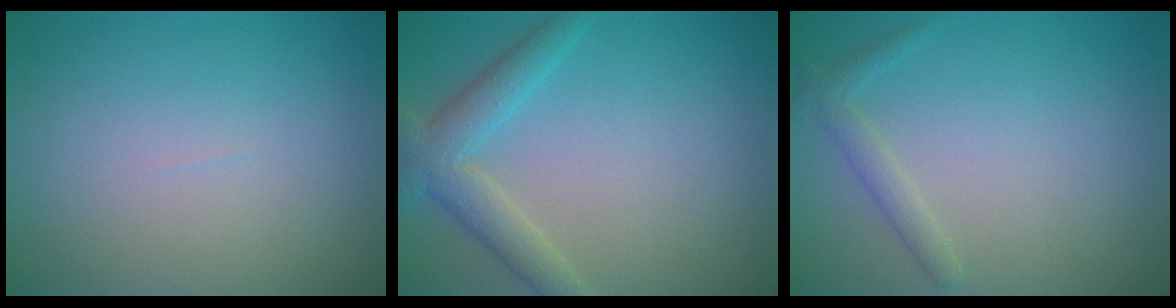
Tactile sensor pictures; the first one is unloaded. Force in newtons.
{"total": 3.8, "press": 3.8, "slide": 0.2}
{"total": 1.5, "press": 1.5, "slide": 0.1}